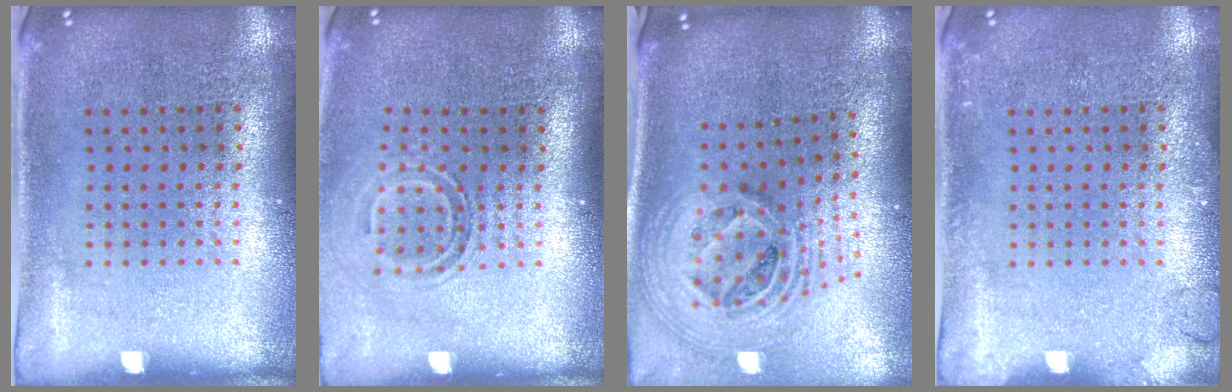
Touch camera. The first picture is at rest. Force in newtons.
{"total": 1.6, "press": 1.0, "slide": 1.2}
{"total": 2.8, "press": 2.0, "slide": 1.9}
{"total": 1.2, "press": 1.2, "slide": 0.2}